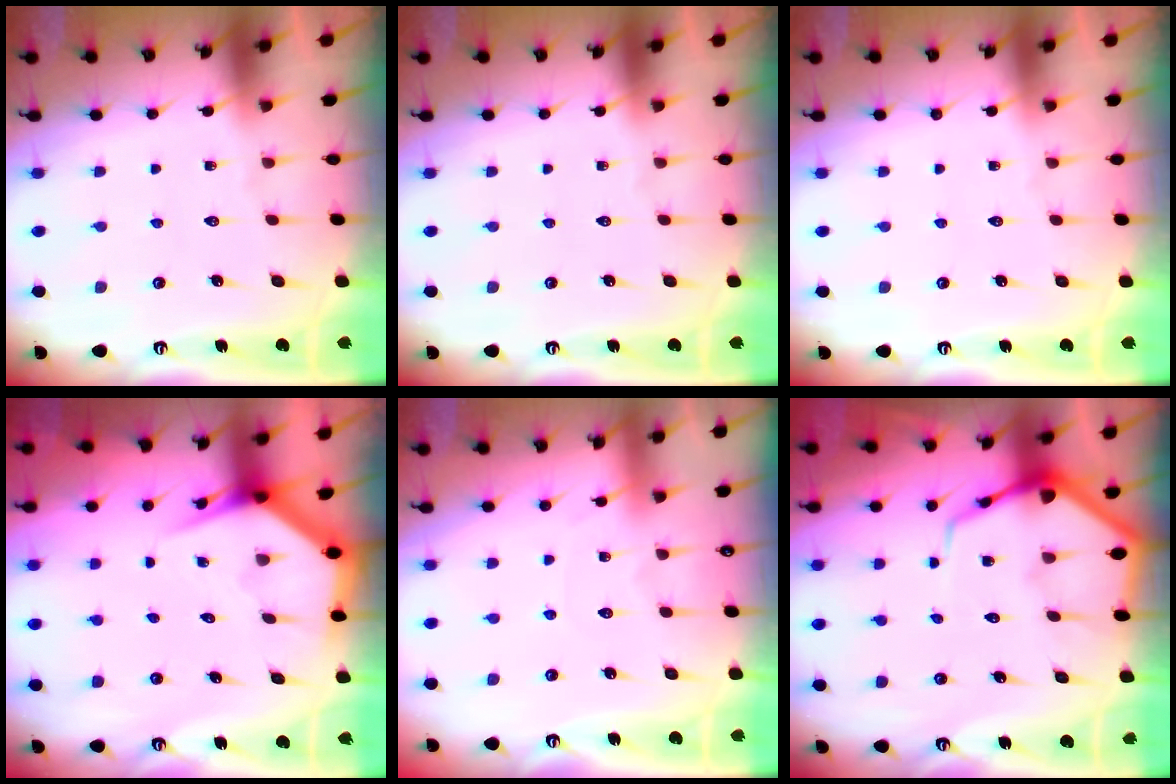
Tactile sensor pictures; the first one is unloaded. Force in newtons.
{"total": 0.0}
{"total": 0.0}
{"total": 4.1, "press": 4.1, "slide": 0.3}
{"total": 3.0, "press": 2.9, "slide": 0.4}
{"total": 7.5, "press": 7.5, "slide": 0.7}